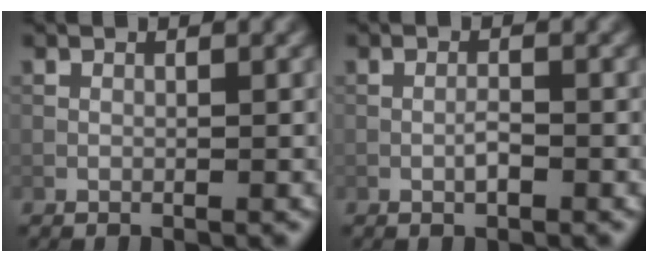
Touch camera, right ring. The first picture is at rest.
{"total": 1.1, "force": [-0.6, 0.3, 0.9], "torque": [-0.017, 0.002, -0.012]}